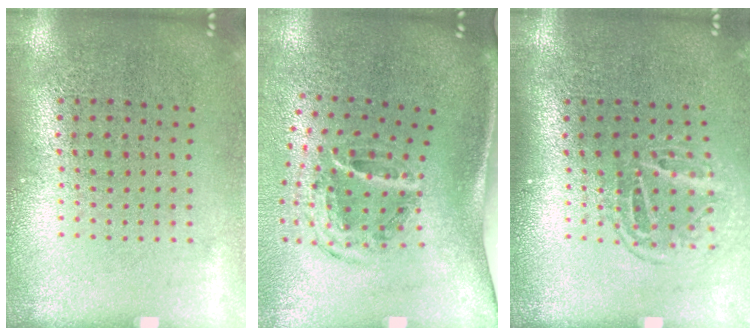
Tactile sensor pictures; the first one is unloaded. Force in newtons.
{"total": 2.0, "press": 1.2, "slide": 1.5}
{"total": 1.5, "press": 1.0, "slide": 1.1}